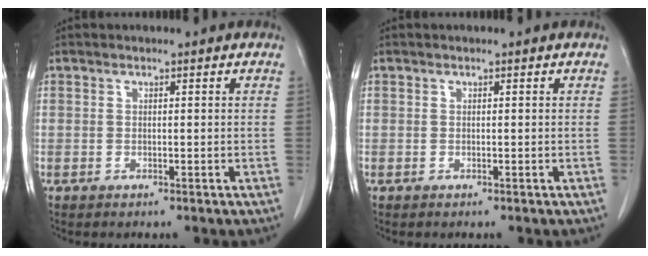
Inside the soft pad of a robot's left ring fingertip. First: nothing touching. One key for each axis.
{"total": 0.0}